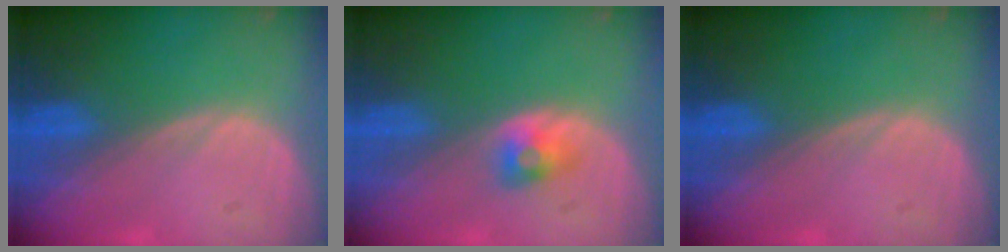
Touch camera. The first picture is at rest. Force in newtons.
{"total": 2.7, "press": 2.4, "slide": 1.1}
{"total": 0.0}